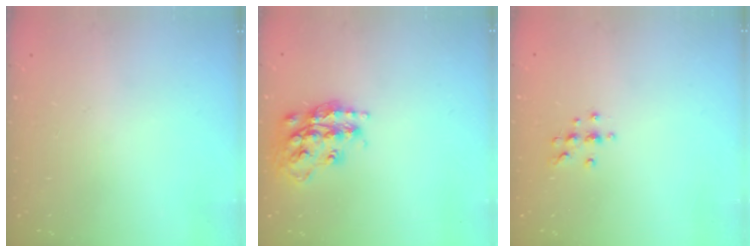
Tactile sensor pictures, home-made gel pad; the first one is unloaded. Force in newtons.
{"total": 18.0, "press": 17.9, "slide": 1.2}
{"total": 6.3, "press": 6.2, "slide": 0.7}